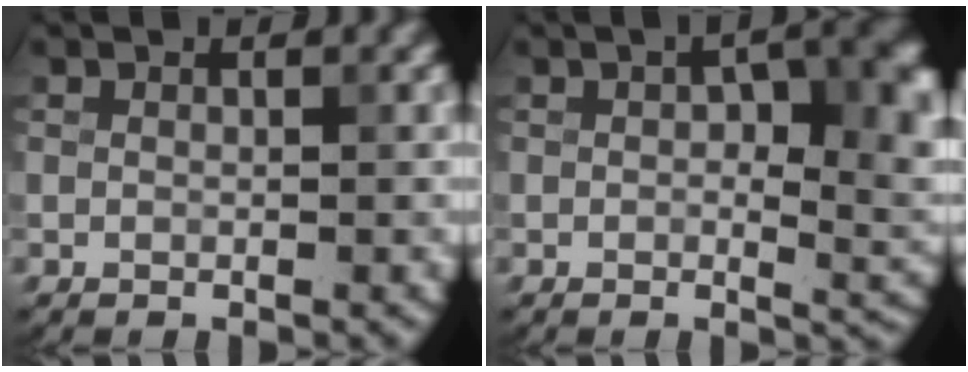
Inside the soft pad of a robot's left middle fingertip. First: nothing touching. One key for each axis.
{"total": 9.8, "fx": 1.4, "fy": 5.2, "fz": 8.1, "tx": -0.085, "ty": 0.006, "tz": 0.028}